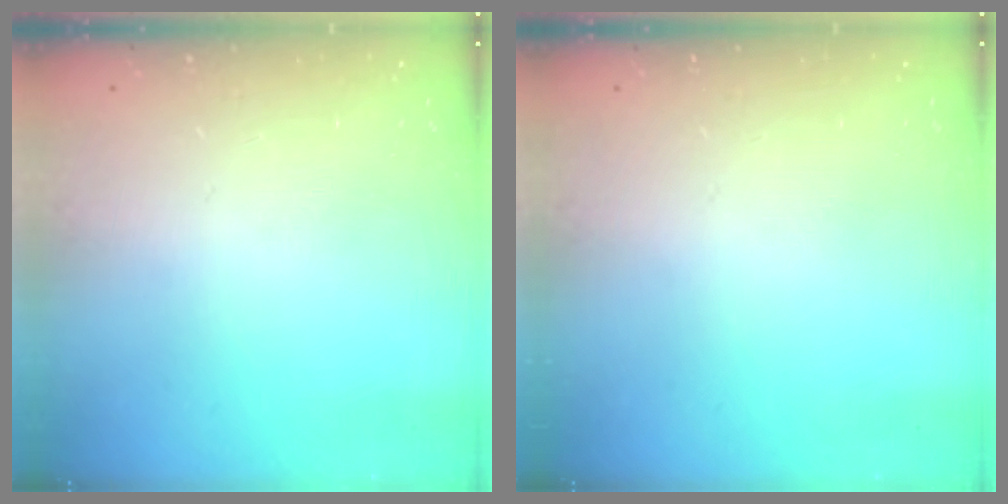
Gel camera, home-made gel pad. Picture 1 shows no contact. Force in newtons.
{"total": 0.0}